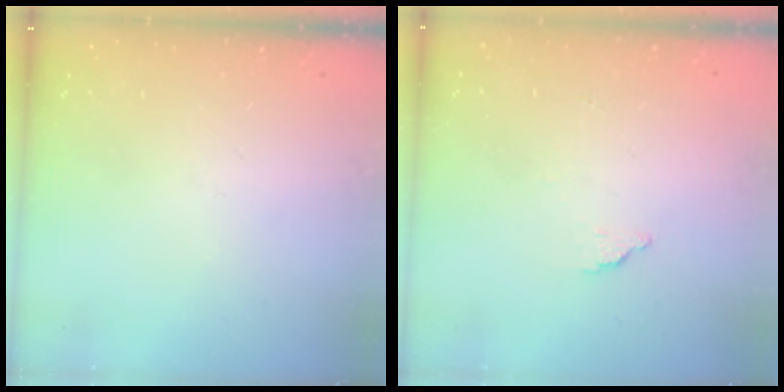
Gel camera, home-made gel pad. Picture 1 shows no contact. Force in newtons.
{"total": 2.0, "press": 2.0, "slide": 0.1}